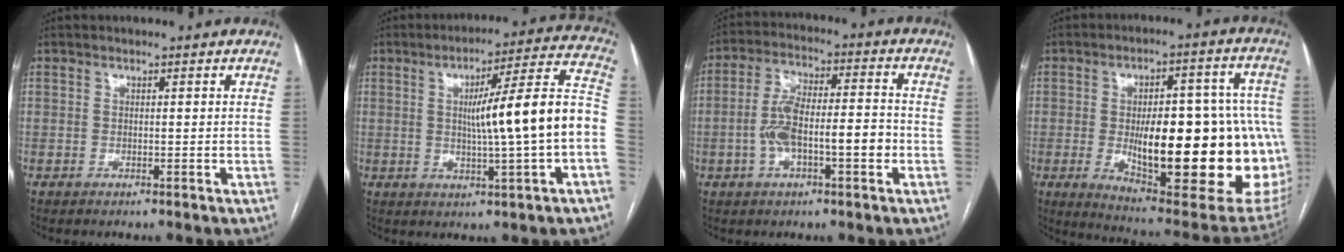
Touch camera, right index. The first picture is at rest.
{"total": 15.2, "force": [-1.0, -0.2, 15.2], "torque": [-0.216, 0.023, -0.016]}
{"total": 10.4, "force": [-2.5, 3.1, 9.6], "torque": [-0.184, 0.028, -0.041]}
{"total": 29.7, "force": [-3.6, 9.4, 27.9], "torque": [-0.309, 0.007, -0.025]}